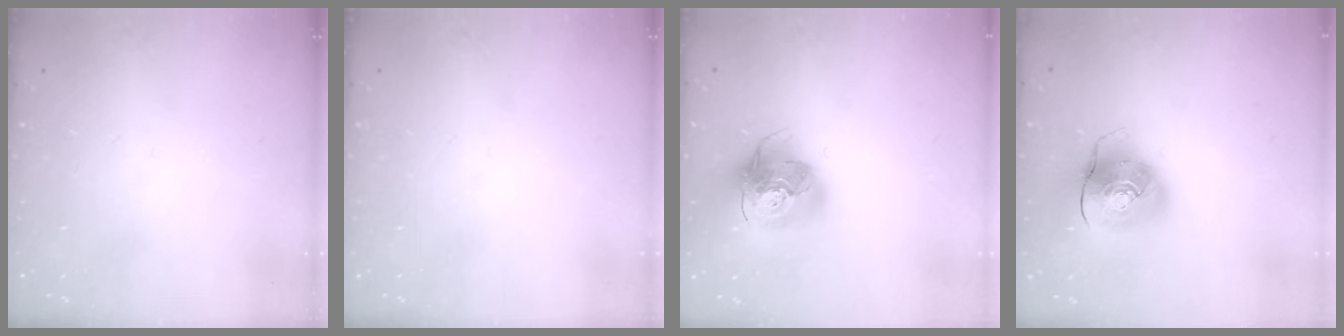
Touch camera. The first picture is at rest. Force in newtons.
{"total": 0.0}
{"total": 15.9, "press": 15.8, "slide": 2.3}
{"total": 10.6, "press": 10.5, "slide": 1.8}